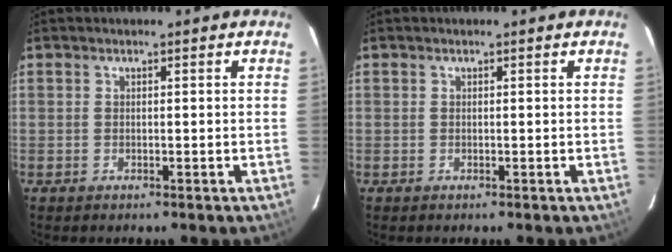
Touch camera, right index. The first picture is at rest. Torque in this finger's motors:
{"motor_torque": [-0.01, 0.00, 0.05, 0.01]}